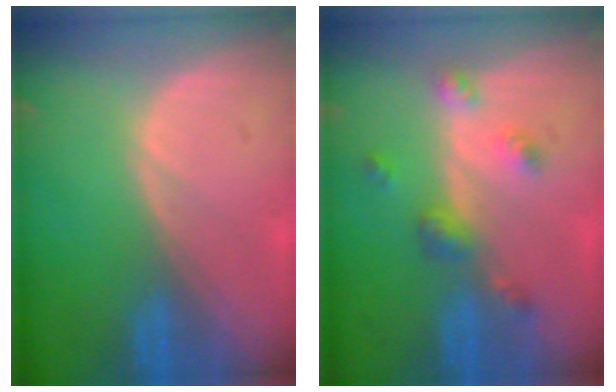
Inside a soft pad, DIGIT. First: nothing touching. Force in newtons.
{"total": 4.8, "press": 4.3, "slide": 2.3}